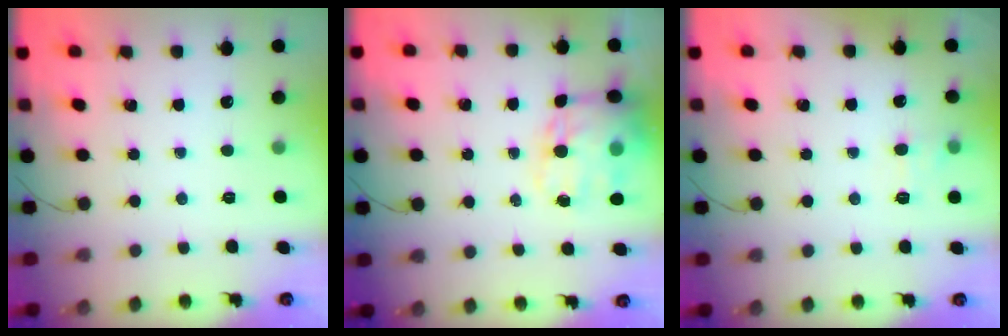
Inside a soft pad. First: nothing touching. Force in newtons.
{"total": 17.0, "press": 16.5, "slide": 3.9}
{"total": 7.1, "press": 6.9, "slide": 1.6}